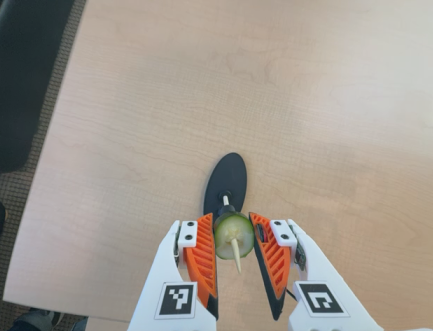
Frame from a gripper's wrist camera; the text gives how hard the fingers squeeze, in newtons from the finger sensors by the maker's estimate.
{"total": 9.6, "left": 9.9, "right": 9.3}